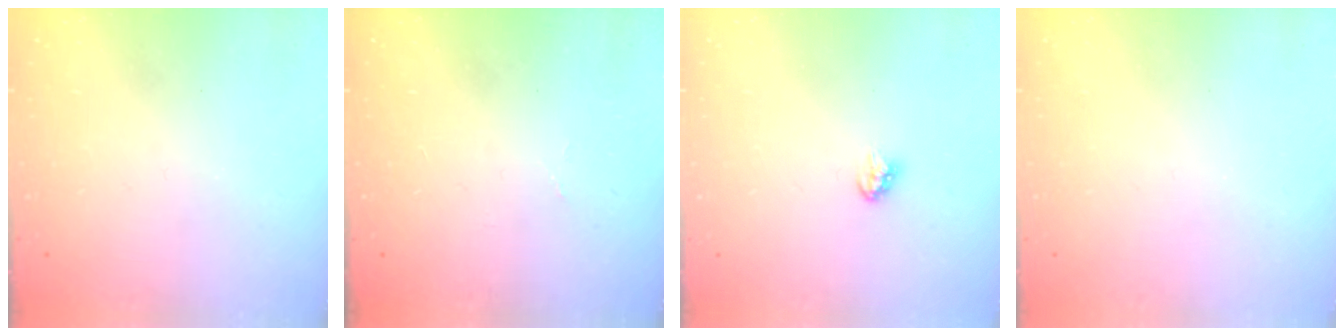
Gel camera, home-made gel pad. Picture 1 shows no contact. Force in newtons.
{"total": 2.0, "press": 1.9, "slide": 0.8}
{"total": 2.9, "press": 2.9, "slide": 0.7}
{"total": 0.0}